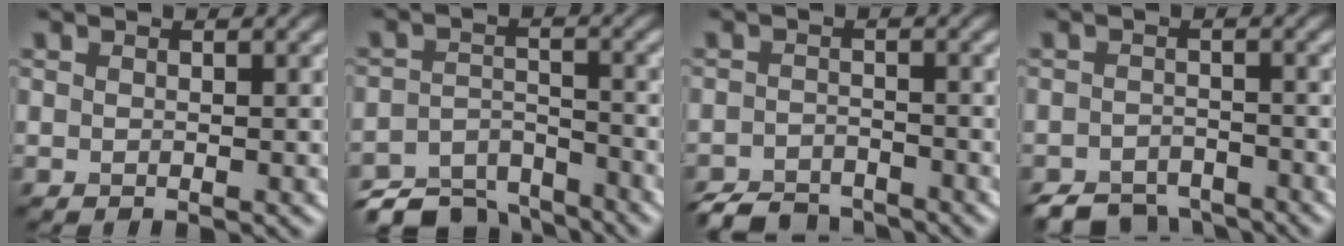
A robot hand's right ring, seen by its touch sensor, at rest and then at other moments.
{"total": 6.9, "force": [-6.1, 2.4, 2.1], "torque": [-0.041, -0.018, -0.108]}
{"total": 4.1, "force": [-3.8, 1.2, 1.0], "torque": [-0.012, -0.006, -0.073]}
{"total": 4.5, "force": [-4.0, 1.6, 1.0], "torque": [-0.008, -0.007, -0.071]}